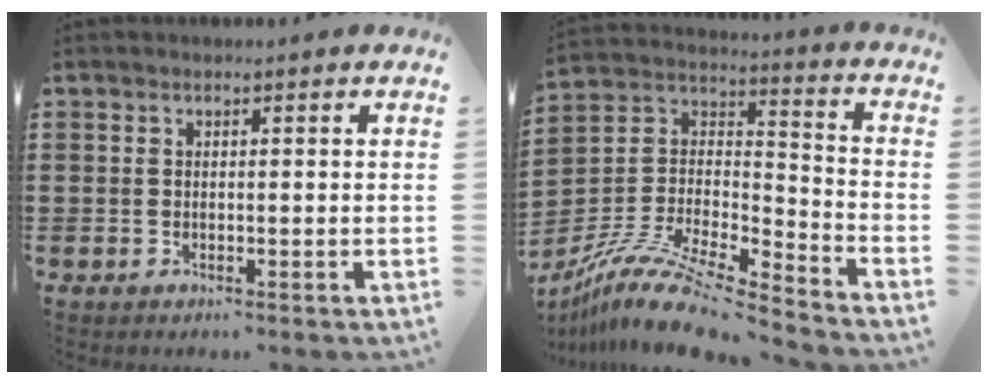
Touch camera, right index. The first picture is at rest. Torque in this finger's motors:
{"motor_torque": [-0.86, 0.82, 0.74, 0.21]}